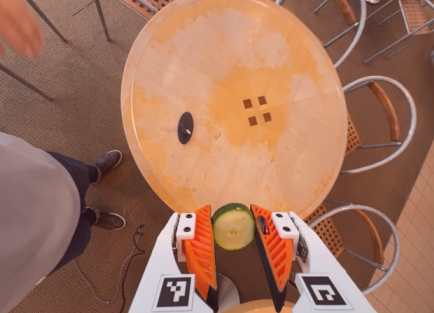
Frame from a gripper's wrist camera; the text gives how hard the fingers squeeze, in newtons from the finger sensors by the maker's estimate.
{"total": 8.9, "left": 8.6, "right": 9.2}